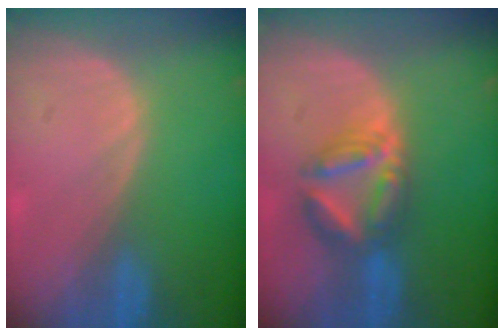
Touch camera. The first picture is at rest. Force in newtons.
{"total": 6.4, "press": 6.4, "slide": 0.3}